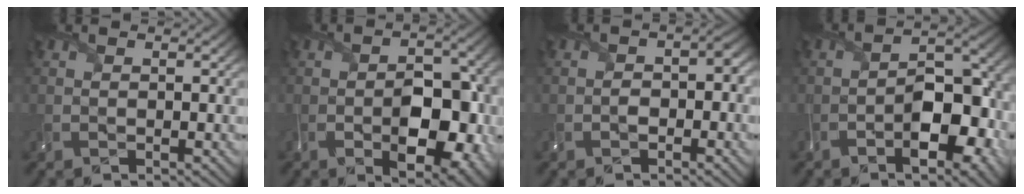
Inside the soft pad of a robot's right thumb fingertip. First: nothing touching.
{"total": 9.8, "force": [-2.7, 5.6, 7.6], "torque": [-0.112, -0.012, -0.035]}
{"total": 2.7, "force": [-1.0, 1.6, 1.9], "torque": [-0.032, -0.001, -0.018]}
{"total": 10.2, "force": [-4.0, 5.0, 7.9], "torque": [-0.116, -0.005, -0.069]}